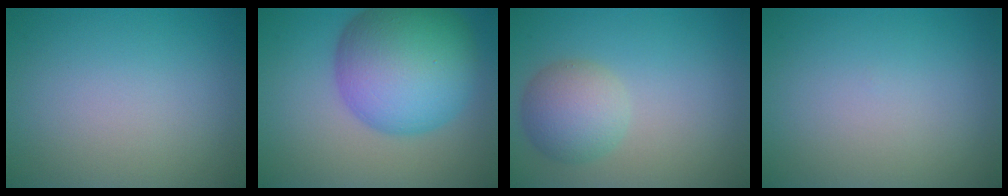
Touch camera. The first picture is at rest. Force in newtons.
{"total": 12.5, "press": 12.5, "slide": 0.2}
{"total": 3.9, "press": 3.9, "slide": 0.2}
{"total": 0.0}